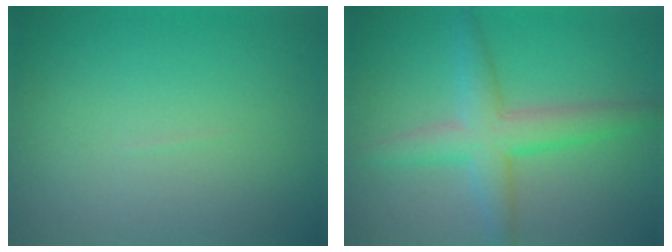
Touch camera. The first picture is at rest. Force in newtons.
{"total": 4.4, "press": 4.4, "slide": 0.1}